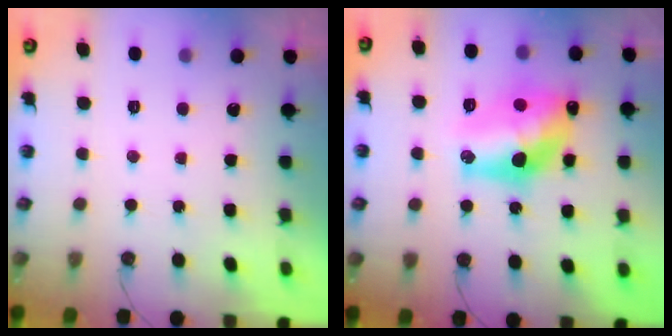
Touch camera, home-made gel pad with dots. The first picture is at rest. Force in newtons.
{"total": 16.3, "press": 16.2, "slide": 1.4}